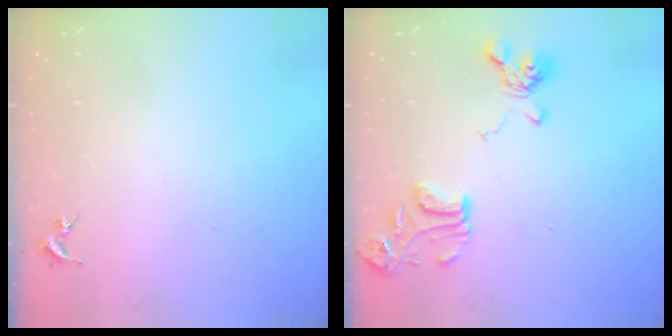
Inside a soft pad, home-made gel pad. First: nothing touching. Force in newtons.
{"total": 15.9, "press": 15.8, "slide": 1.7}